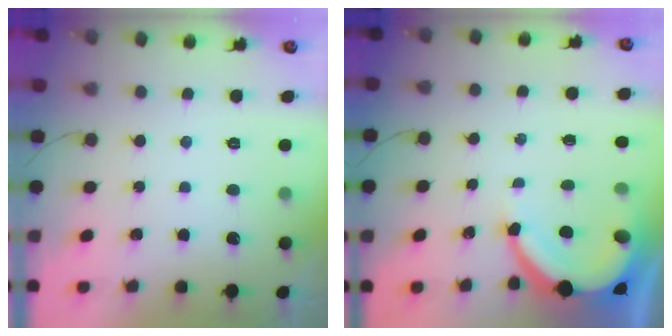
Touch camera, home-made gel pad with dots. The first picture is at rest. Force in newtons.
{"total": 8.5, "press": 8.4, "slide": 1.2}